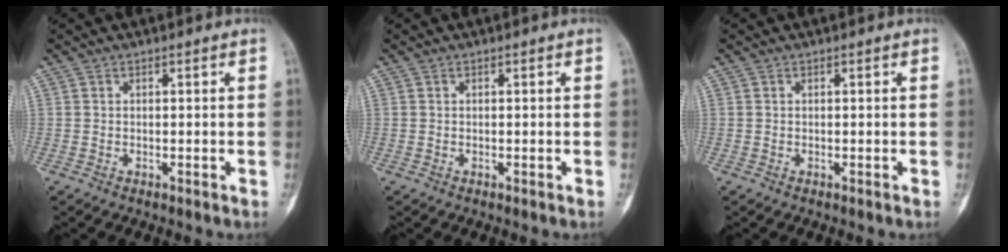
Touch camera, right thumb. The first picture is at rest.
{"total": 0.0}
{"total": 0.0}